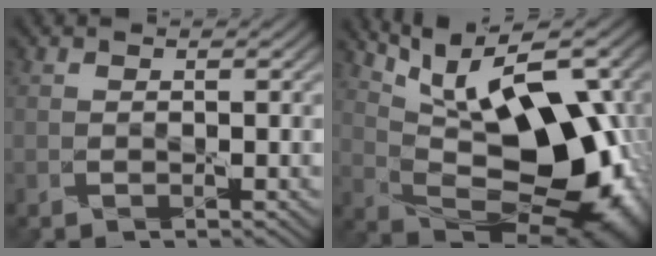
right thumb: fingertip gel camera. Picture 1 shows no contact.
{"total": 17.5, "force": [5.3, 8.5, 14.3], "torque": [-0.208, 0.023, 0.097]}